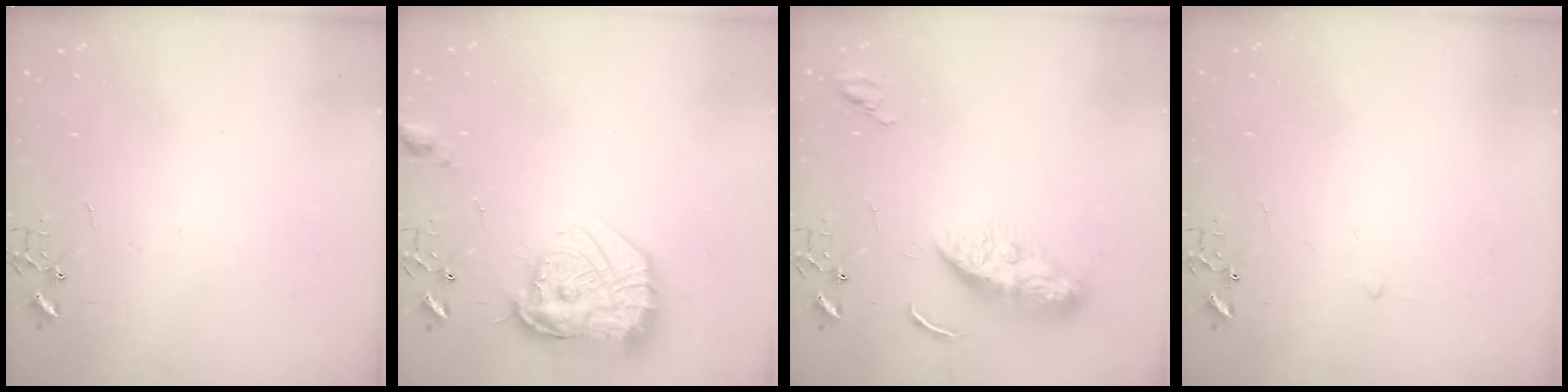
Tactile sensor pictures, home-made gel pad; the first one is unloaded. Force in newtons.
{"total": 21.6, "press": 21.5, "slide": 1.7}
{"total": 10.3, "press": 10.2, "slide": 0.9}
{"total": 2.3, "press": 2.3, "slide": 0.3}